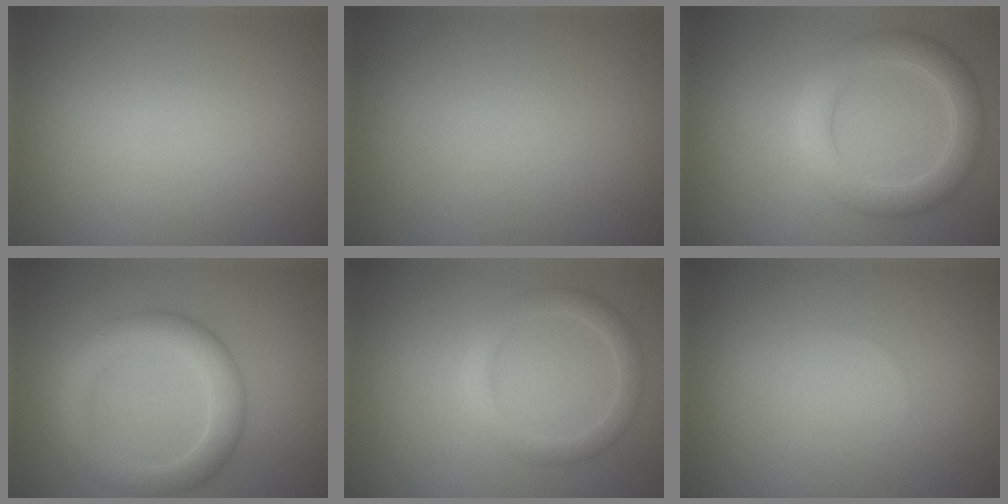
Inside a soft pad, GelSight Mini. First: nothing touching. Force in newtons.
{"total": 0.0}
{"total": 4.2, "press": 4.2, "slide": 0.1}
{"total": 4.5, "press": 4.5, "slide": 0.1}
{"total": 2.4, "press": 2.4, "slide": 0.1}
{"total": 0.0}